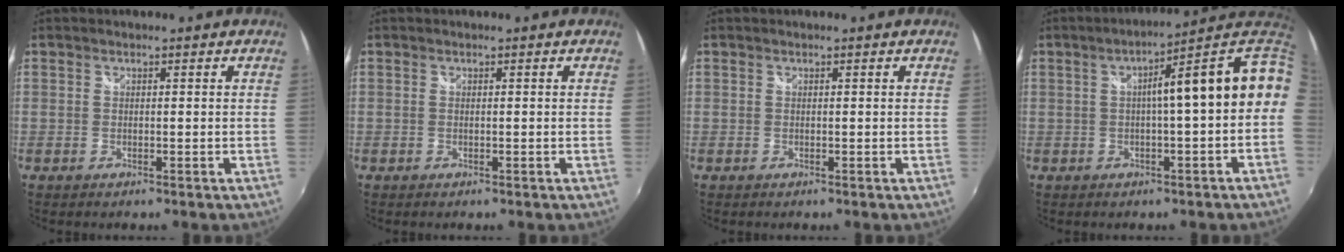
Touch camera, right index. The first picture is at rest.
{"total": 0.0}
{"total": 0.0}
{"total": 12.5, "force": [0.7, 0.9, 12.4], "torque": [-0.147, 0.026, 0.012]}